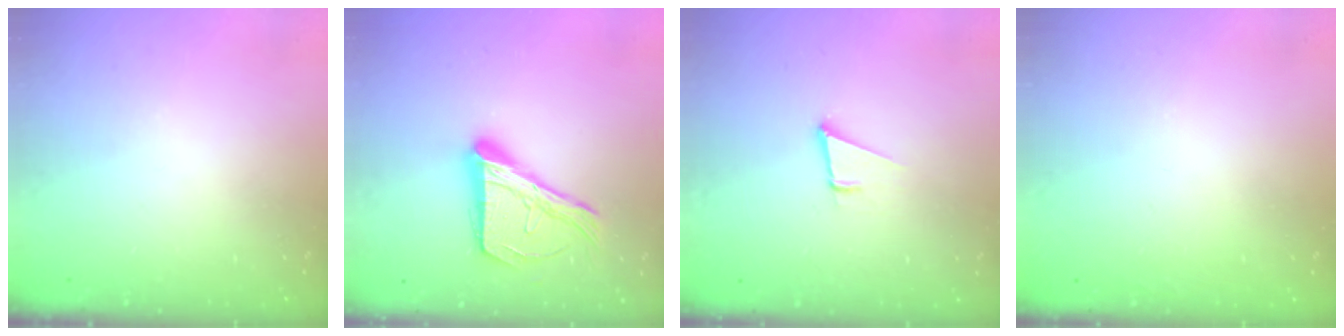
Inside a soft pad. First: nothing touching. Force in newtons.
{"total": 17.3, "press": 17.2, "slide": 1.0}
{"total": 3.6, "press": 2.7, "slide": 2.4}
{"total": 1.6, "press": 1.6, "slide": 0.1}